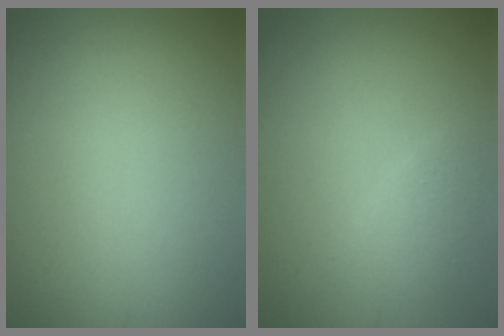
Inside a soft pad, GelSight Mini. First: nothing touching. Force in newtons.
{"total": 1.5, "press": 1.5, "slide": 0.1}